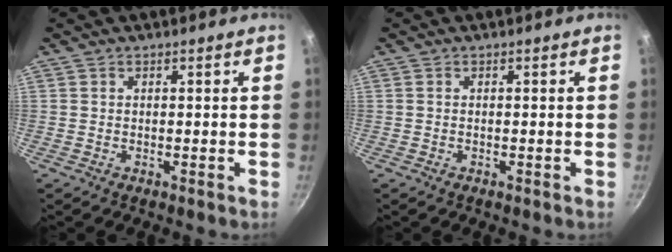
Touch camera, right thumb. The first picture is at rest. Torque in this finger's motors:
{"motor_torque": [0.06, -0.10, -0.35, -0.22, 0.00]}